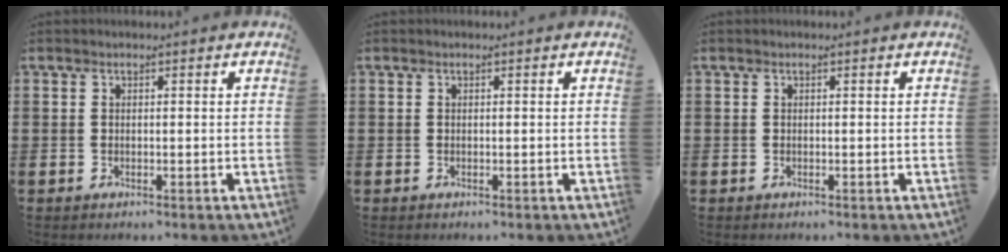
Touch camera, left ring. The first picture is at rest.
{"total": 0.0}
{"total": 0.0}